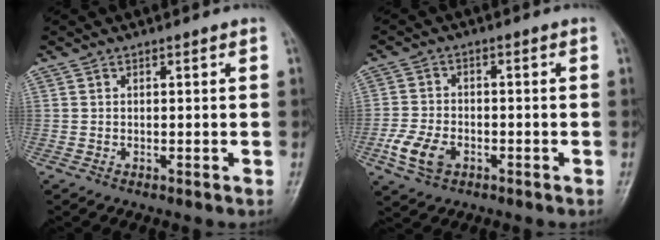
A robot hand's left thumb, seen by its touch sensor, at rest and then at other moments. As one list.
[{"total": 6.8, "force": [-2.9, 4.5, 4.3], "torque": [-0.087, 0.008, -0.055]}]